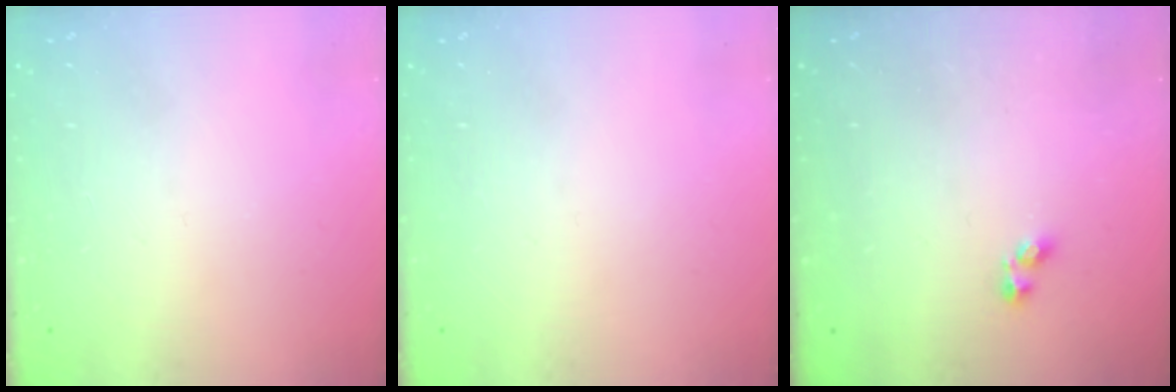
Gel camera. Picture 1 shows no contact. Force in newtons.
{"total": 0.0}
{"total": 1.6, "press": 1.5, "slide": 0.3}